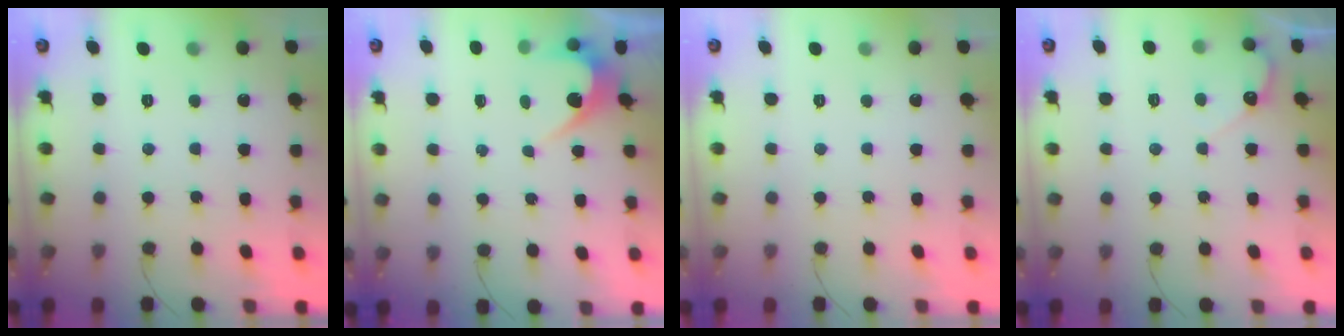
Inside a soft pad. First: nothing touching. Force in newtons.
{"total": 3.5, "press": 3.5, "slide": 0.2}
{"total": 0.0}
{"total": 4.2, "press": 4.2, "slide": 0.2}